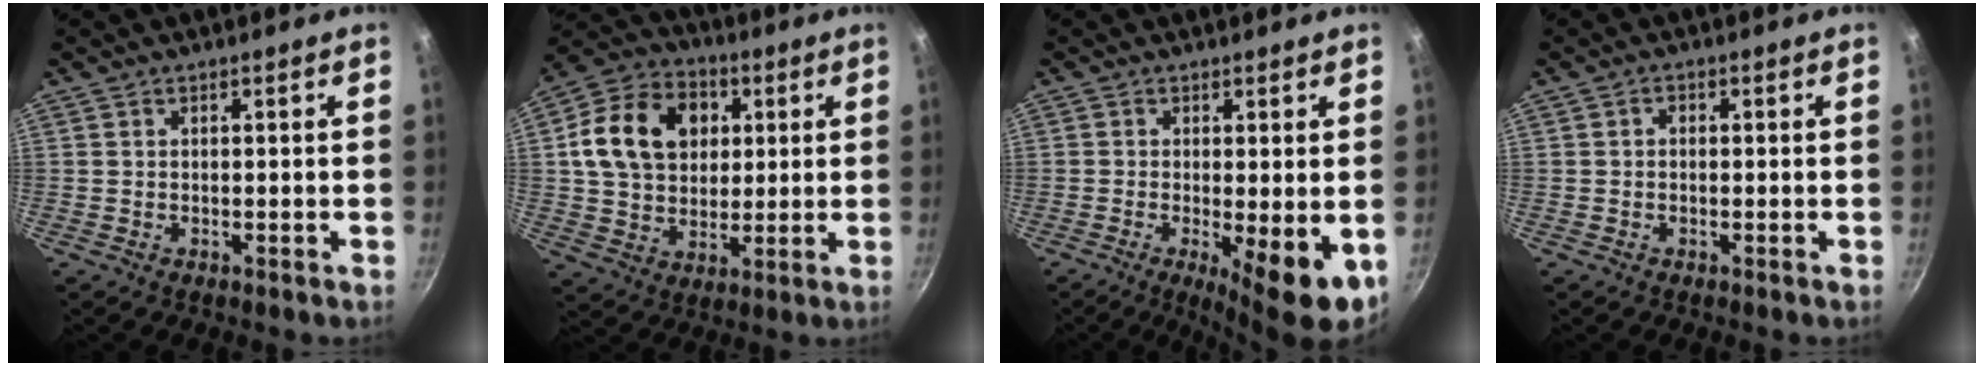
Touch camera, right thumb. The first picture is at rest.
{"total": 17.6, "force": [4.0, 13.5, 10.5], "torque": [-0.157, 0.011, 0.061]}
{"total": 9.1, "force": [-2.1, 2.2, 8.5], "torque": [-0.113, -0.011, -0.021]}
{"total": 1.3, "force": [-0.1, 1.0, 0.8], "torque": [-0.012, 0.005, -0.003]}